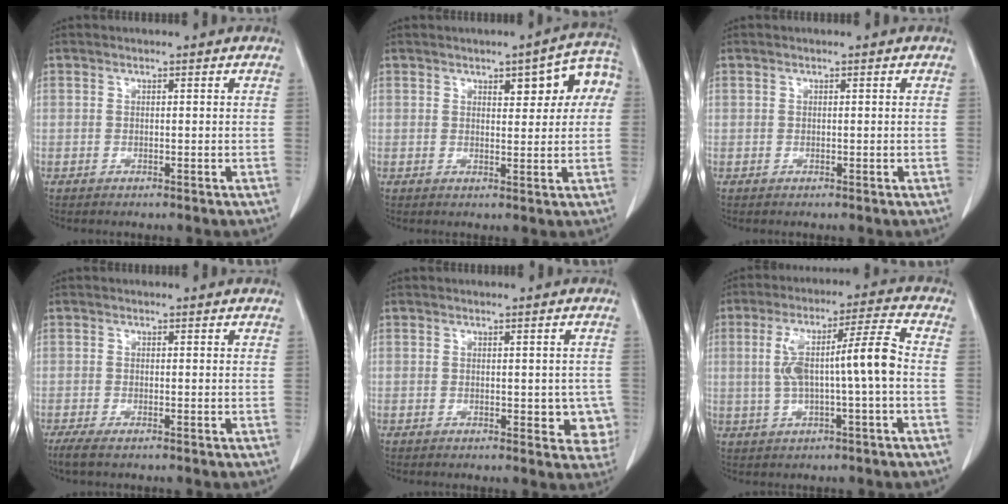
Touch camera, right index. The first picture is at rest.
{"total": 7.5, "force": [2.3, 2.5, 6.7], "torque": [-0.075, 0.025, 0.026]}
{"total": 0.0}
{"total": 2.4, "force": [-1.6, 0.5, 1.7], "torque": [-0.030, -0.006, -0.030]}
{"total": 4.8, "force": [-0.8, 2.4, 4.0], "torque": [-0.022, 0.002, -0.007]}
{"total": 10.4, "force": [-0.3, 0.6, 10.4], "torque": [-0.188, 0.028, -0.004]}